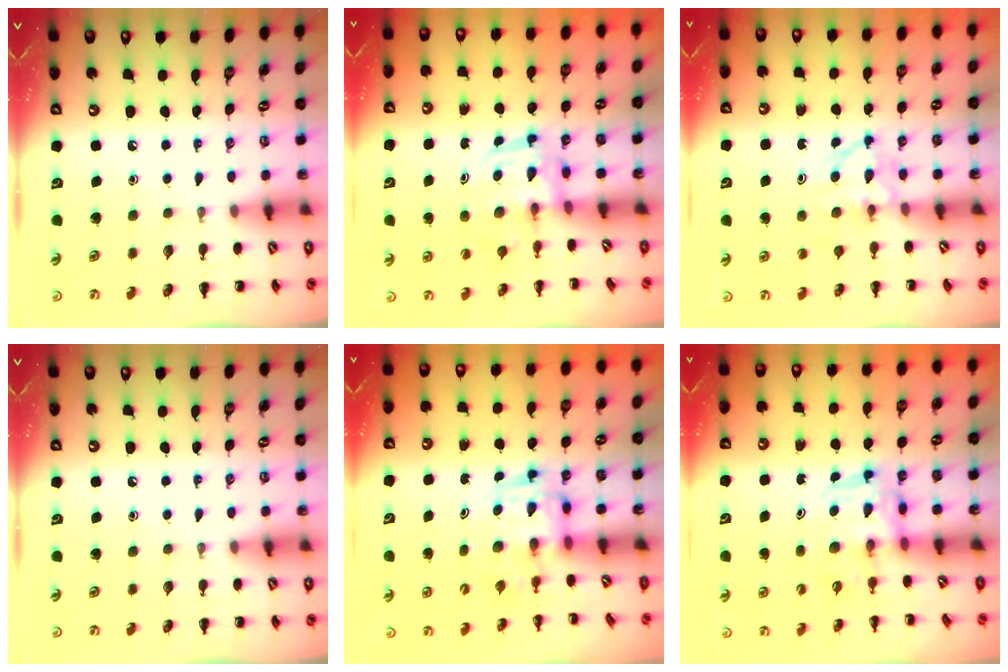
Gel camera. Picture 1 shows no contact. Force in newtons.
{"total": 2.7, "press": 2.7, "slide": 0.3}
{"total": 4.8, "press": 4.7, "slide": 0.8}
{"total": 0.0}
{"total": 3.0, "press": 2.9, "slide": 0.5}
{"total": 3.4, "press": 3.4, "slide": 0.6}